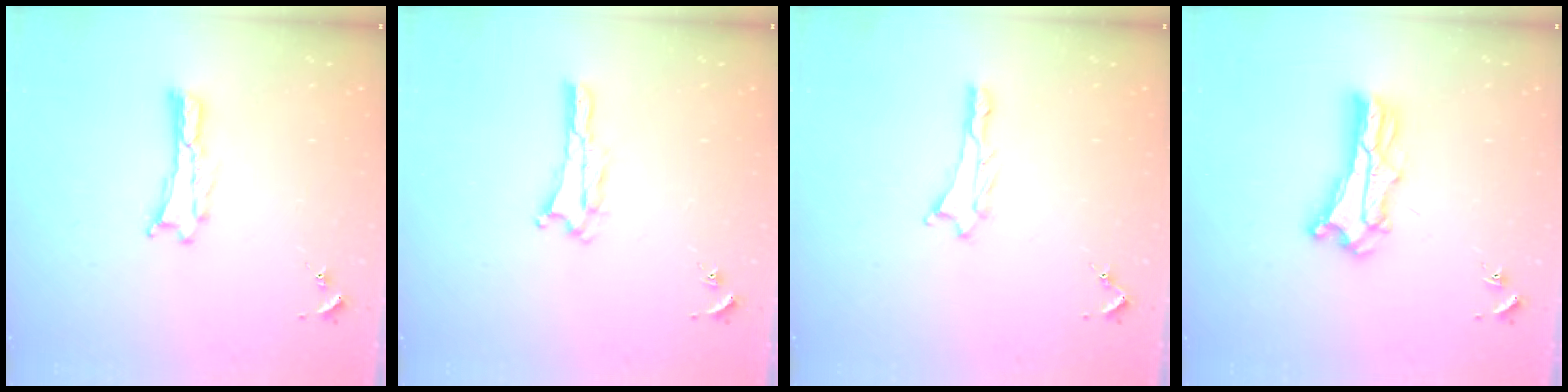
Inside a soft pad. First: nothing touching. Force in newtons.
{"total": 1.4, "press": 1.3, "slide": 0.3}
{"total": 0.8, "press": 0.8, "slide": 0.2}
{"total": 7.6, "press": 7.6, "slide": 0.7}